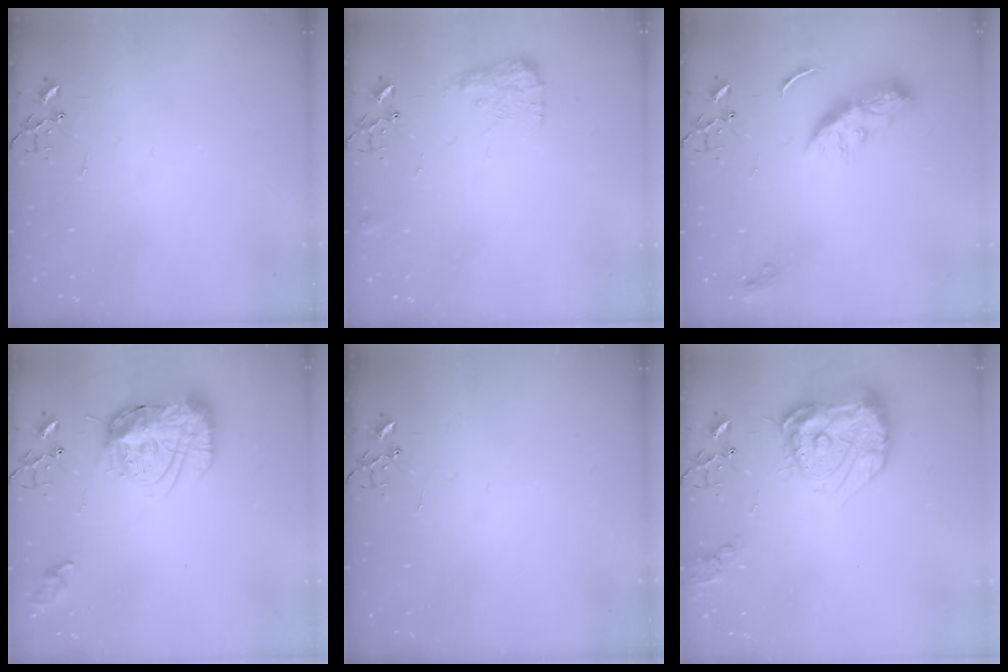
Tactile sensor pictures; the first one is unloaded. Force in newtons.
{"total": 9.5, "press": 9.5, "slide": 0.3}
{"total": 10.9, "press": 10.9, "slide": 0.7}
{"total": 17.6, "press": 17.5, "slide": 1.6}
{"total": 0.0}
{"total": 19.8, "press": 19.7, "slide": 2.0}